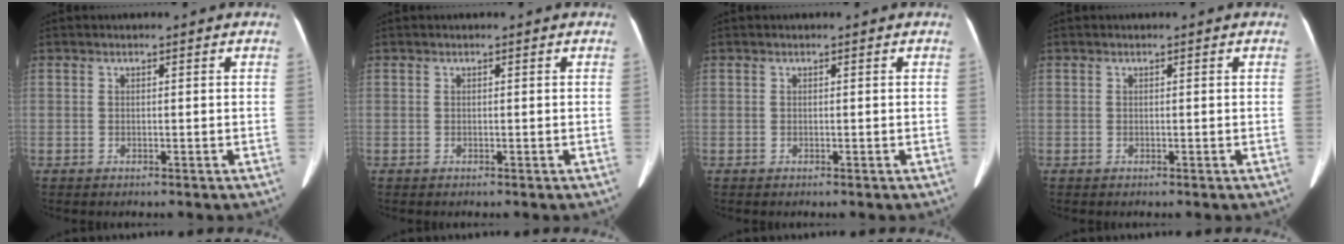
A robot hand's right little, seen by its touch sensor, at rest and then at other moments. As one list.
[{"total": 0.0}, {"total": 0.0}, {"total": 0.0}]